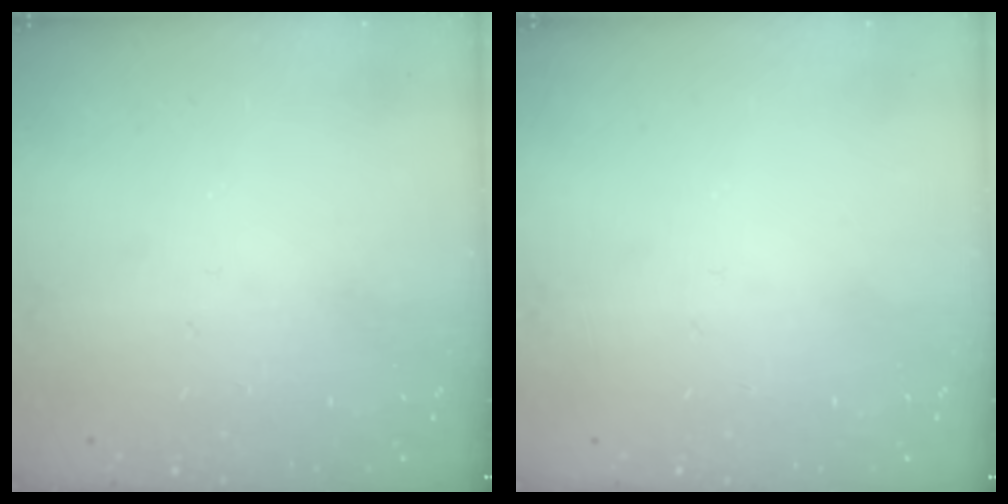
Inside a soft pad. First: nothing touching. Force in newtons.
{"total": 0.0}